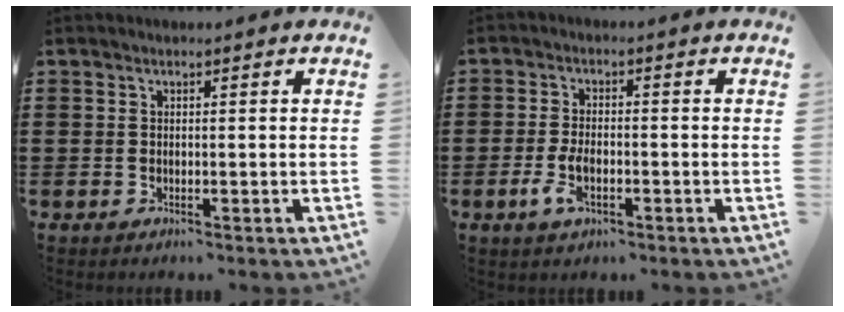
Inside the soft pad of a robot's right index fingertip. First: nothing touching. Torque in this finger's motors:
{"motor_torque": [1.69, 0.45, 0.32, 0.11]}